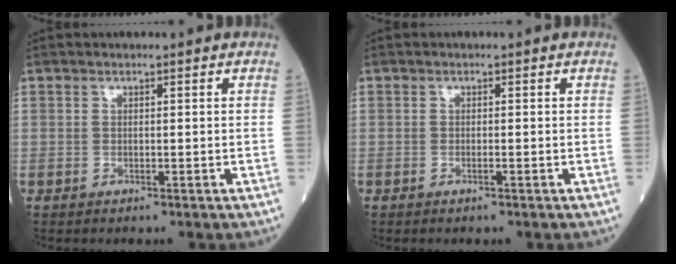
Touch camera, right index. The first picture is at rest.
{"total": 0.6, "force": [-0.3, 0.0, 0.5], "torque": [-0.013, -0.001, -0.004]}